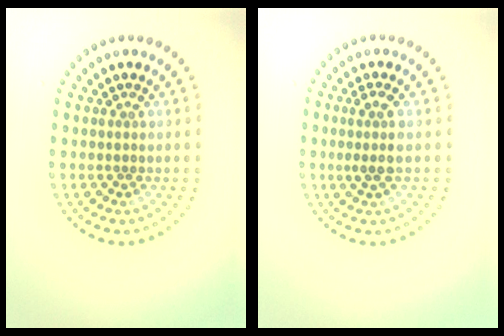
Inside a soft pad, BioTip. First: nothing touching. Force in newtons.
{"total": 1.9, "press": 1.5, "slide": 1.0}